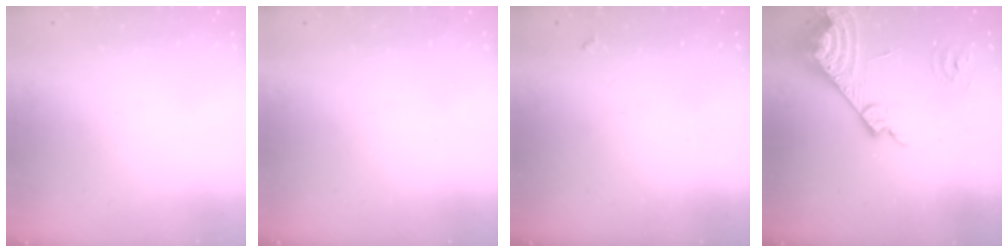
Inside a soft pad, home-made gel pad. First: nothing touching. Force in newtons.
{"total": 1.5, "press": 1.3, "slide": 0.9}
{"total": 3.0, "press": 2.9, "slide": 0.5}
{"total": 17.0, "press": 16.9, "slide": 2.0}